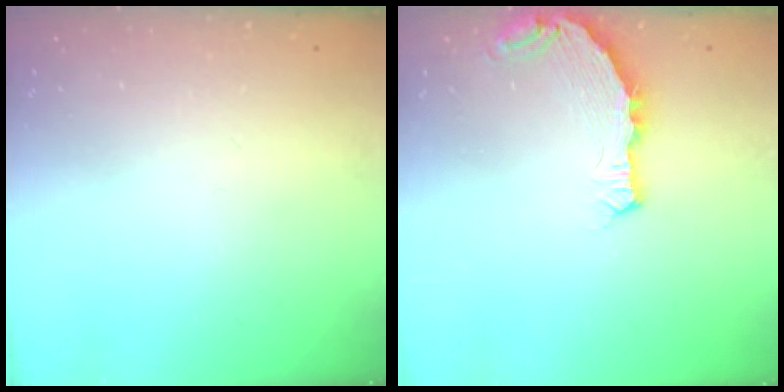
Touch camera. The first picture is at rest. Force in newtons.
{"total": 7.2, "press": 5.1, "slide": 5.1}